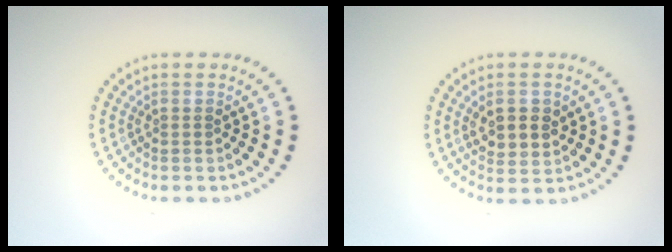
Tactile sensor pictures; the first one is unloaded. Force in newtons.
{"total": 3.0, "press": 2.9, "slide": 0.6}